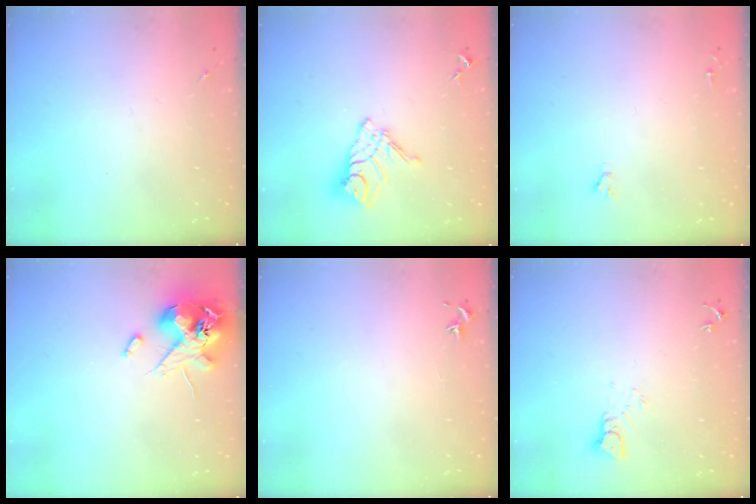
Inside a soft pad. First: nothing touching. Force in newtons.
{"total": 12.6, "press": 12.5, "slide": 1.3}
{"total": 1.6, "press": 1.6, "slide": 0.1}
{"total": 13.4, "press": 13.2, "slide": 2.3}
{"total": 0.7, "press": 0.7, "slide": 0.3}
{"total": 3.5, "press": 3.5, "slide": 0.3}